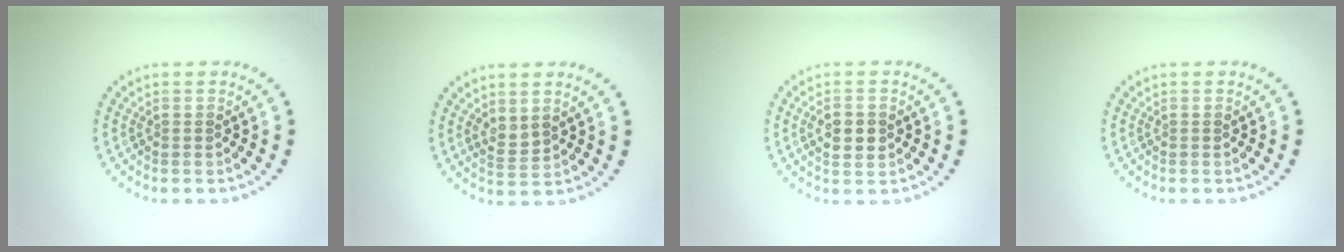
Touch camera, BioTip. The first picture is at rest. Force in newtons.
{"total": 1.4, "press": 1.1, "slide": 0.9}
{"total": 2.5, "press": 2.5, "slide": 0.2}
{"total": 0.0}